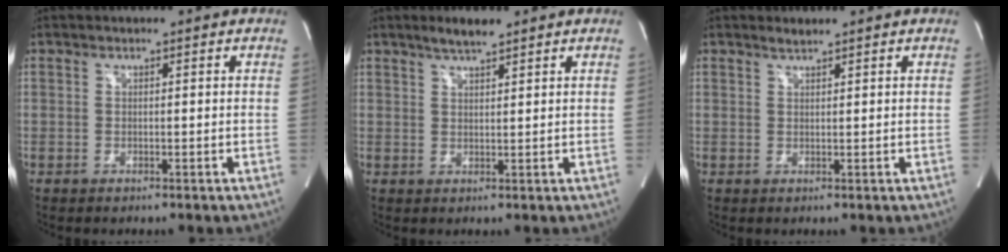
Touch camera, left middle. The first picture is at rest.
{"total": 3.5, "force": [2.8, 0.3, 2.0], "torque": [-0.046, 0.003, 0.053]}
{"total": 1.1, "force": [1.0, -0.2, 0.2], "torque": [-0.010, 0.000, 0.023]}